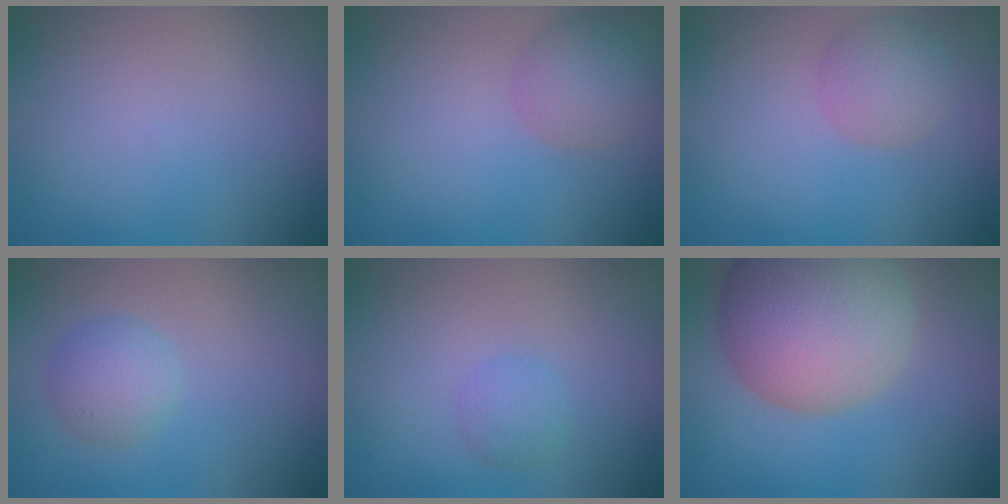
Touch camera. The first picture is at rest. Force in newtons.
{"total": 2.8, "press": 2.8, "slide": 0.1}
{"total": 2.7, "press": 2.7, "slide": 0.1}
{"total": 2.5, "press": 2.5, "slide": 0.1}
{"total": 1.5, "press": 1.5, "slide": 0.1}
{"total": 11.4, "press": 11.4, "slide": 0.7}